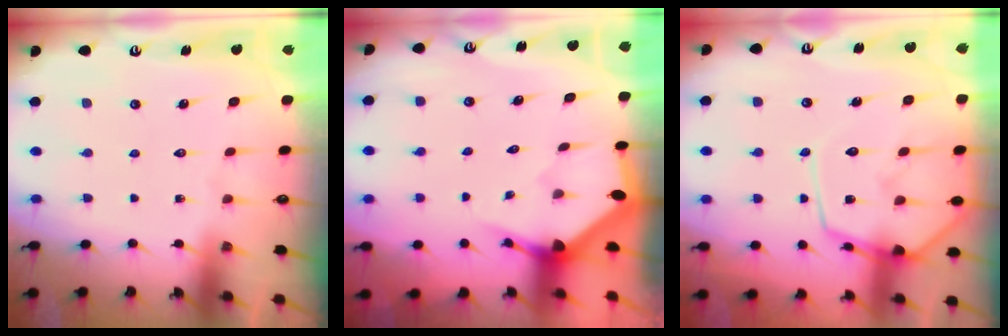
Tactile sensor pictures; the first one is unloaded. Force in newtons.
{"total": 2.9, "press": 2.9, "slide": 0.1}
{"total": 13.4, "press": 13.3, "slide": 1.2}